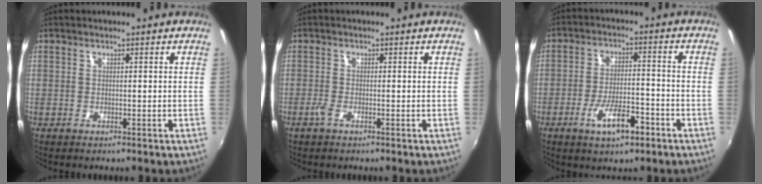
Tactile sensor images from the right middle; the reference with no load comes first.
{"total": 1.6, "force": [-1.0, 0.3, 1.3], "torque": [-0.028, -0.004, -0.021]}
{"total": 8.5, "force": [-4.7, 2.7, 6.5], "torque": [-0.130, -0.008, -0.075]}